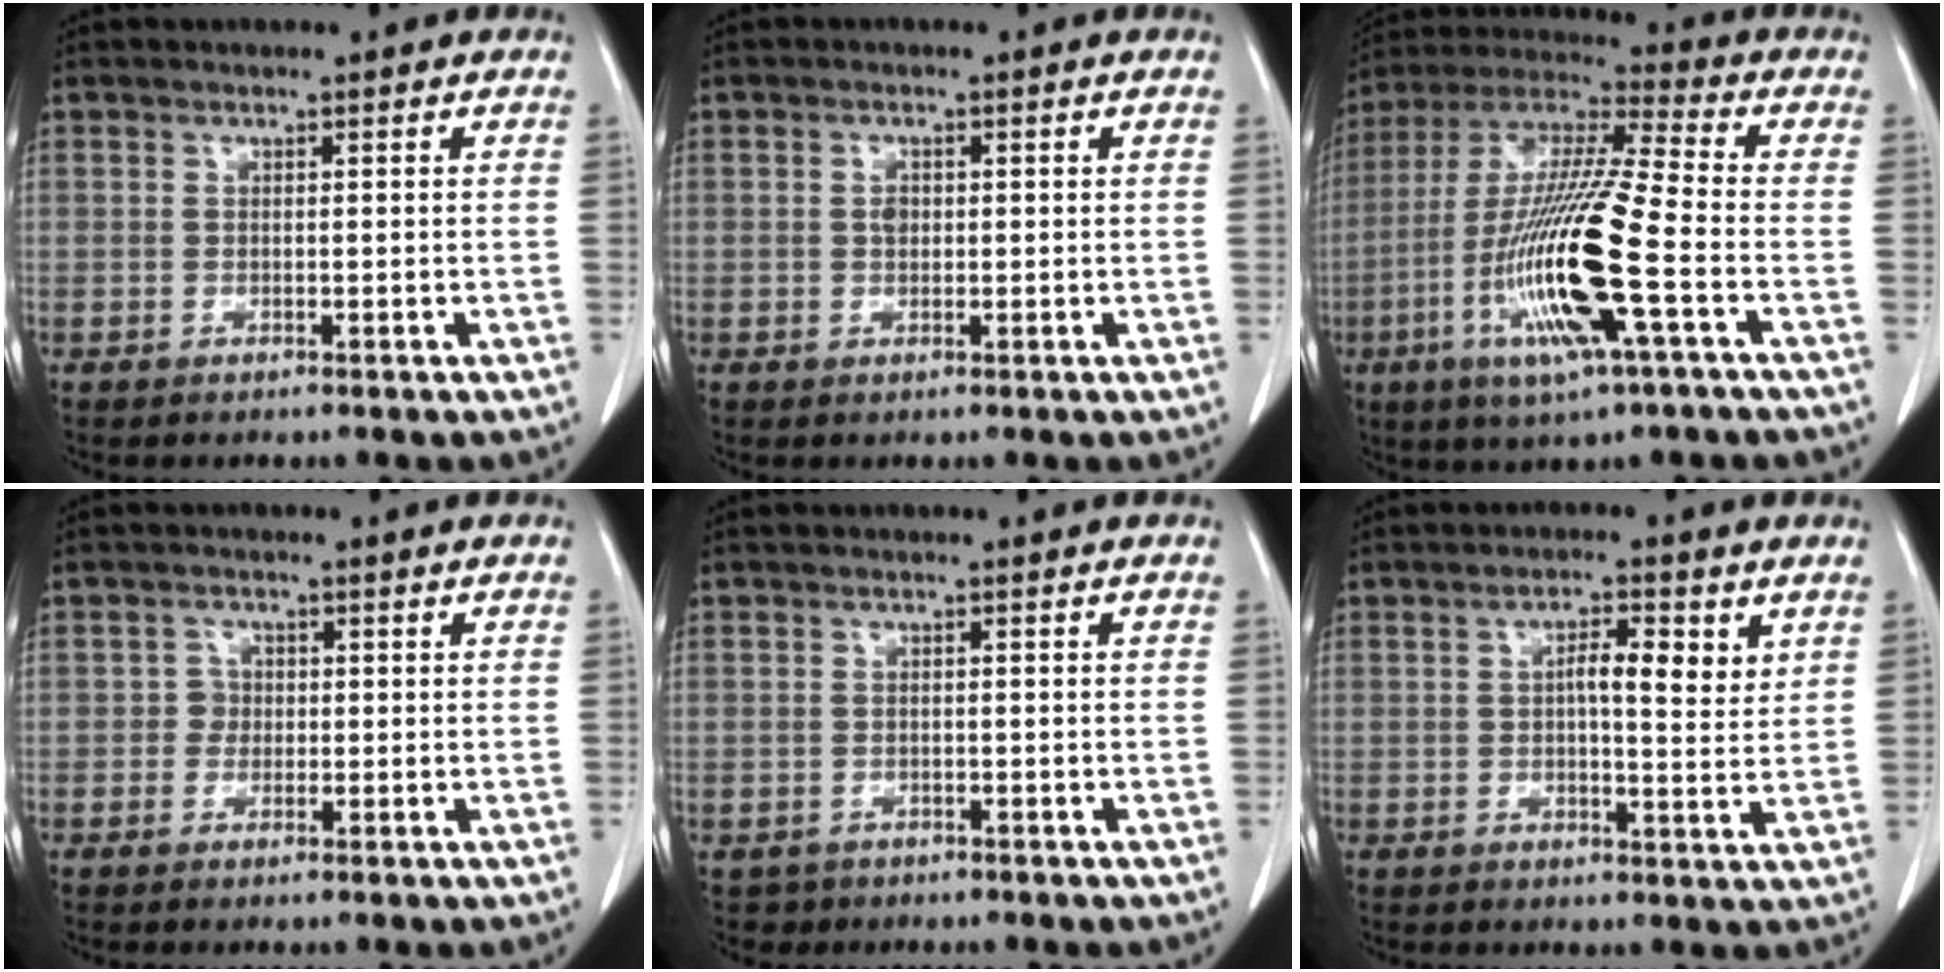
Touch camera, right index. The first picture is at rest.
{"total": 1.5, "force": [0.2, 1.0, 1.0], "torque": [-0.016, 0.004, 0.006]}
{"total": 18.5, "force": [-5.5, 0.8, 17.6], "torque": [-0.365, -0.020, -0.107]}
{"total": 1.6, "force": [-0.1, 1.5, 0.3], "torque": [0.006, 0.009, -0.005]}
{"total": 2.1, "force": [-1.1, 1.8, -0.2], "torque": [-0.002, 0.008, -0.016]}
{"total": 5.7, "force": [2.0, 1.6, 5.1], "torque": [-0.083, 0.003, 0.027]}